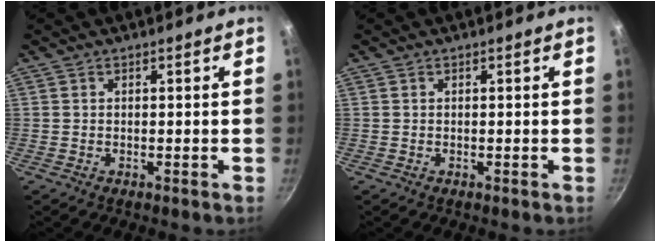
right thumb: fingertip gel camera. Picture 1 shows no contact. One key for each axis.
{"total": 0.0}